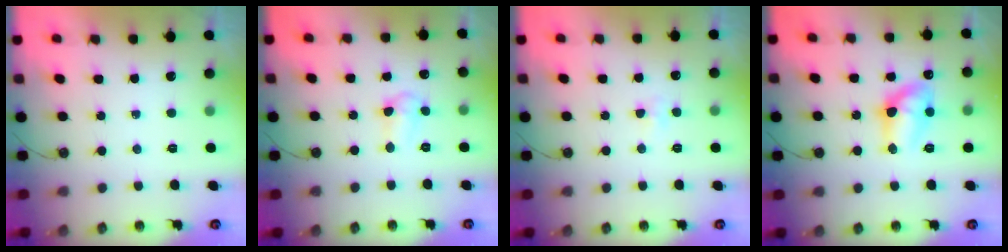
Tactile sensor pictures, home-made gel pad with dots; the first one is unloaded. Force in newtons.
{"total": 5.3, "press": 5.2, "slide": 0.6}
{"total": 3.5, "press": 3.4, "slide": 0.6}
{"total": 11.8, "press": 11.8, "slide": 0.9}